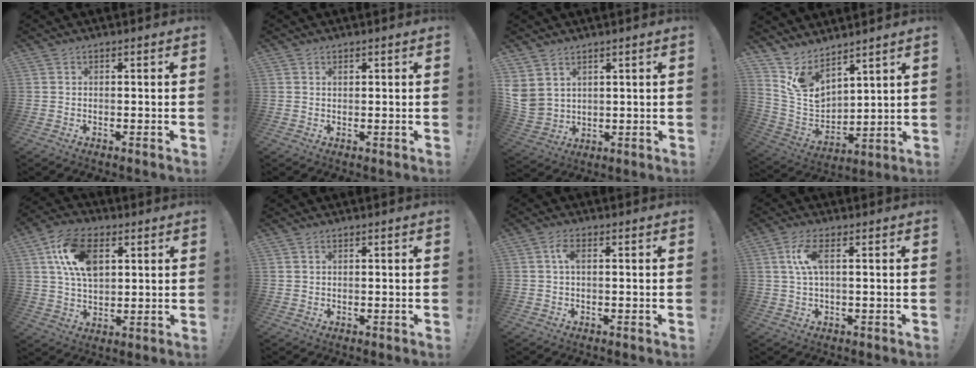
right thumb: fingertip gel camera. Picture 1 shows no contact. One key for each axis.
{"total": 0.7, "fx": 0.4, "fy": 0.5, "fz": 0.3, "tx": -0.006, "ty": -0.001, "tz": 0.008}
{"total": 6.1, "fx": 3.4, "fy": 4.5, "fz": 2.2, "tx": -0.053, "ty": -0.022, "tz": 0.071}
{"total": 9.6, "fx": 8.2, "fy": 4.1, "fz": 2.7, "tx": -0.074, "ty": -0.078, "tz": 0.163}
{"total": 14.9, "fx": 5.2, "fy": 9.1, "fz": 10.6, "tx": -0.195, "ty": 0.001, "tz": 0.097}
{"total": 0.7, "fx": 0.5, "fy": 0.4, "fz": 0.3, "tx": -0.006, "ty": -0.001, "tz": 0.009}
{"total": 3.7, "fx": 0.6, "fy": 1.5, "fz": 3.4, "tx": -0.067, "ty": 0.008, "tz": 0.008}
{"total": 6.4, "fx": 1.4, "fy": 1.9, "fz": 5.9, "tx": -0.111, "ty": 0.003, "tz": 0.025}